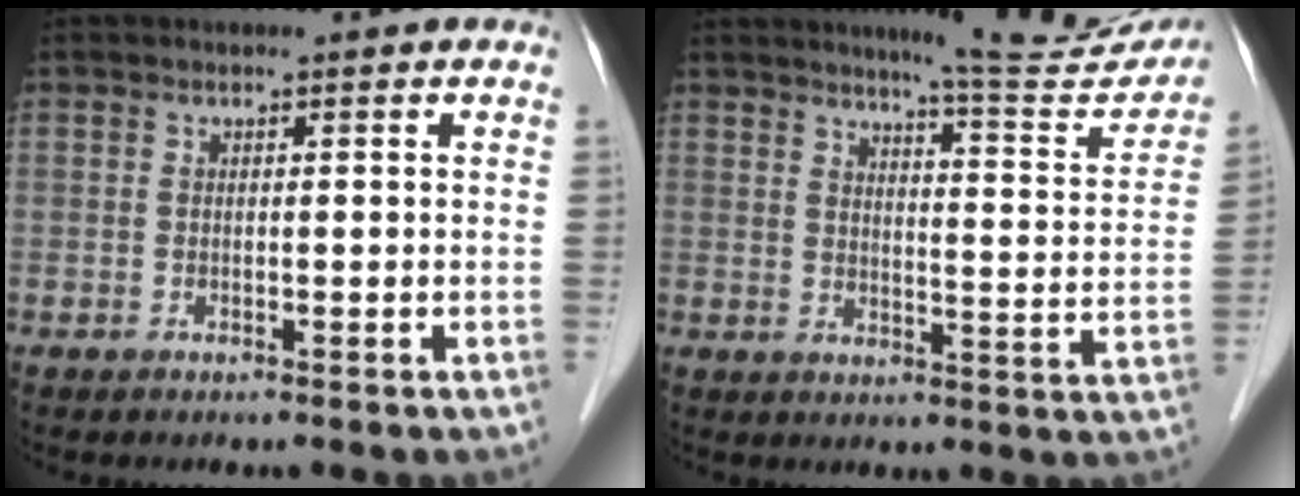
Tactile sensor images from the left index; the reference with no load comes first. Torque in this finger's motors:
{"motor_torque": [1.06, -1.08, 0.28, 0.05]}